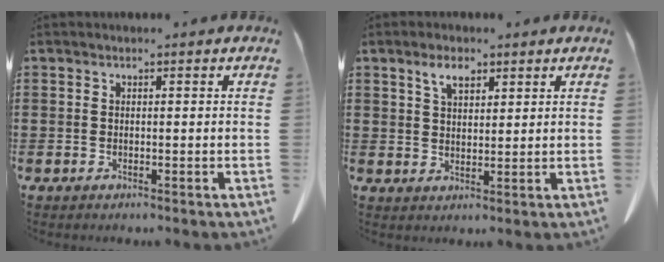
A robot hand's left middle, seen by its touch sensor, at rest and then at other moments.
{"total": 3.8, "force": [2.5, 1.7, 2.3], "torque": [-0.045, 0.001, 0.045]}